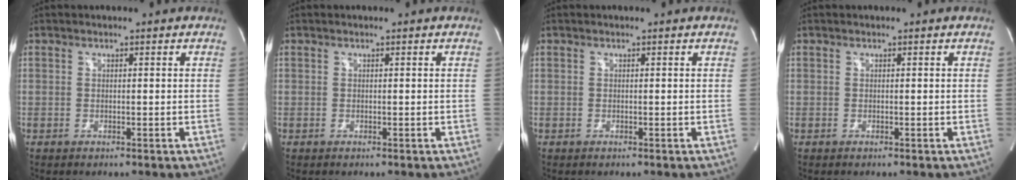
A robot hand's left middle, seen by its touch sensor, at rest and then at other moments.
{"total": 0.0}
{"total": 0.0}
{"total": 0.0}